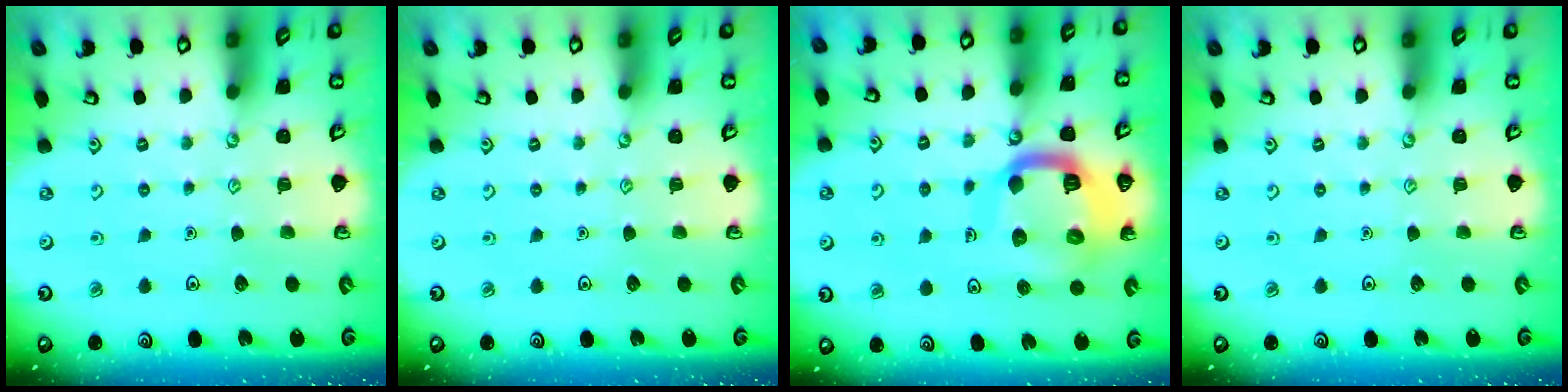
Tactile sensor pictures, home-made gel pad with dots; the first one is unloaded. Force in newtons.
{"total": 0.0}
{"total": 15.6, "press": 15.5, "slide": 1.8}
{"total": 0.0}